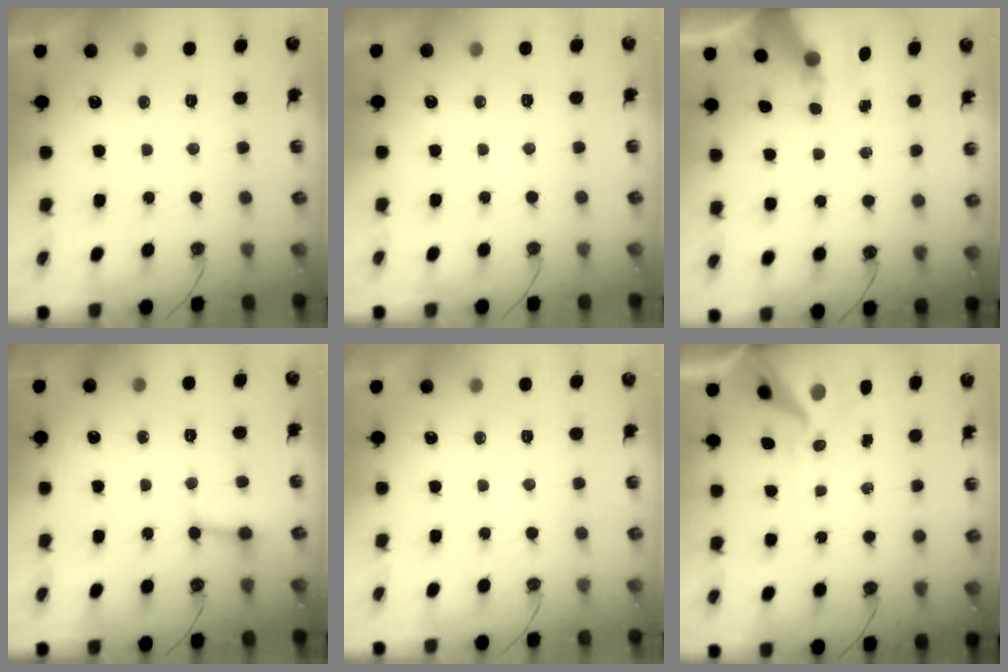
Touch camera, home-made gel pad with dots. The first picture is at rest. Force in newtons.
{"total": 0.0}
{"total": 7.4, "press": 7.4, "slide": 0.8}
{"total": 2.8, "press": 2.8, "slide": 0.2}
{"total": 0.0}
{"total": 12.0, "press": 11.8, "slide": 1.9}